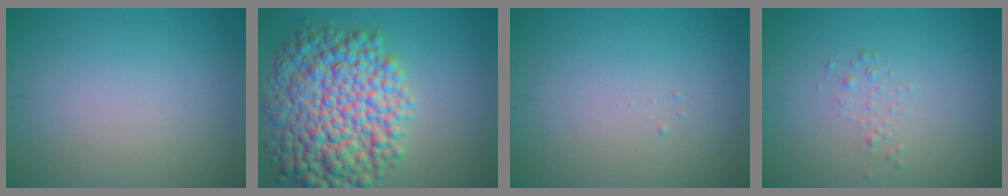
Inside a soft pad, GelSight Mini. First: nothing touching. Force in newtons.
{"total": 11.3, "press": 11.3, "slide": 0.1}
{"total": 0.0}
{"total": 0.8, "press": 0.8, "slide": 0.1}